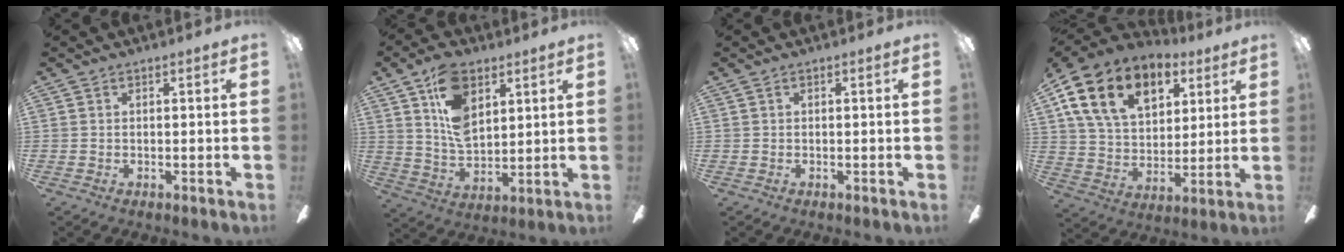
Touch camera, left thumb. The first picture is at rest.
{"total": 13.5, "force": [6.7, 7.9, 8.7], "torque": [-0.164, -0.010, 0.123]}
{"total": 0.0}
{"total": 18.1, "force": [9.4, 11.6, 10.2], "torque": [-0.174, -0.030, 0.173]}